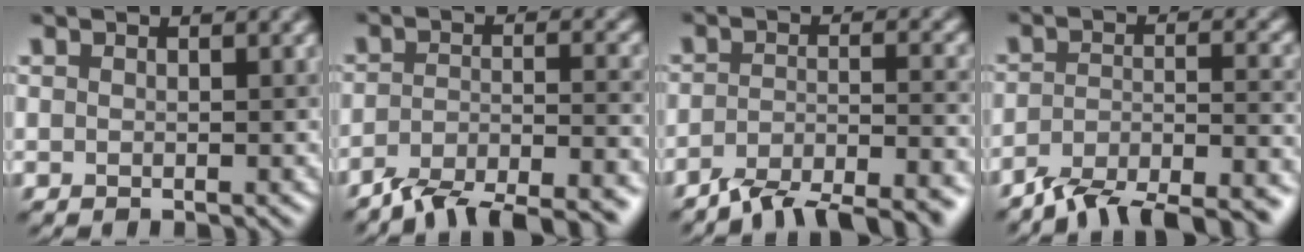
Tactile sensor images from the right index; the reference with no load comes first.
{"total": 7.1, "force": [-5.9, 1.6, 3.5], "torque": [-0.061, 0.000, -0.099]}
{"total": 6.6, "force": [-5.4, 1.4, 3.5], "torque": [-0.059, 0.001, -0.088]}
{"total": 7.9, "force": [-6.6, 2.0, 3.8], "torque": [-0.063, 0.000, -0.110]}